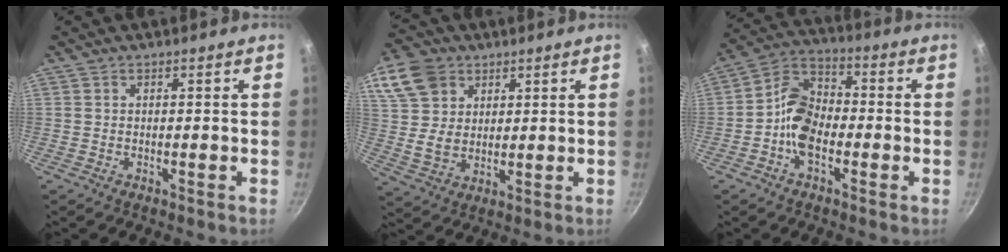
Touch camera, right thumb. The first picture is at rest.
{"total": 14.0, "force": [6.8, 10.5, 6.2], "torque": [-0.114, -0.008, 0.133]}
{"total": 9.5, "force": [-2.6, 6.1, 6.9], "torque": [-0.104, 0.039, -0.066]}